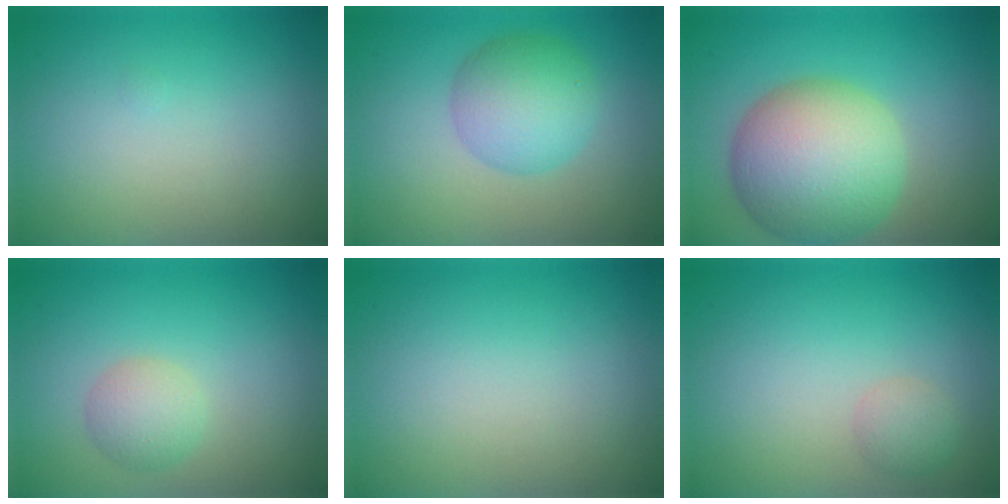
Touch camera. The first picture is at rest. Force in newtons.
{"total": 5.0, "press": 5.0, "slide": 0.2}
{"total": 10.1, "press": 10.1, "slide": 0.4}
{"total": 2.3, "press": 2.3, "slide": 0.1}
{"total": 0.0}
{"total": 1.5, "press": 1.5, "slide": 0.0}